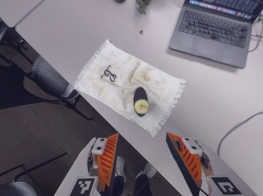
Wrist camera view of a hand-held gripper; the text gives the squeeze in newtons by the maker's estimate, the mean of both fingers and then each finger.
{"total": 0.0}